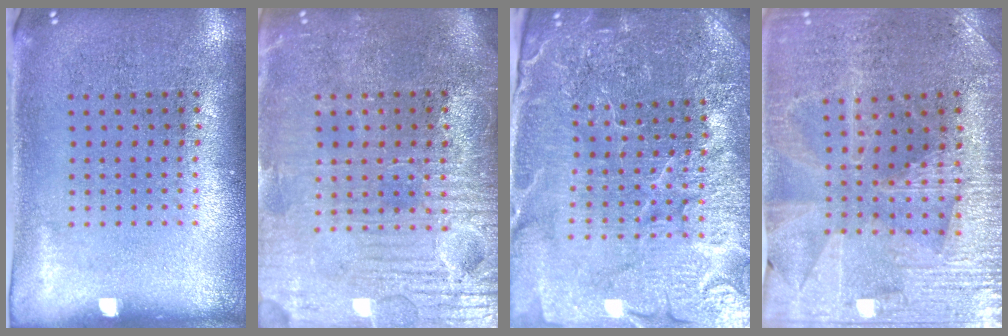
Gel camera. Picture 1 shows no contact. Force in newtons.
{"total": 4.0, "press": 3.8, "slide": 1.3}
{"total": 5.4, "press": 5.0, "slide": 2.2}
{"total": 3.0, "press": 2.9, "slide": 0.4}